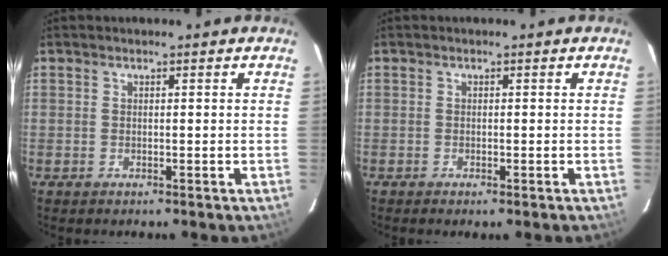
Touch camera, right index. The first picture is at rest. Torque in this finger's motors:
{"motor_torque": [0.31, -0.28, 0.12, 0.03]}